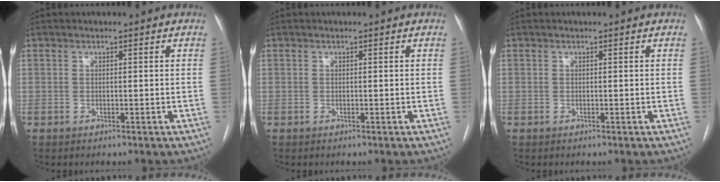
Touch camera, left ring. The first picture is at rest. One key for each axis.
{"total": 0.0}
{"total": 0.0}